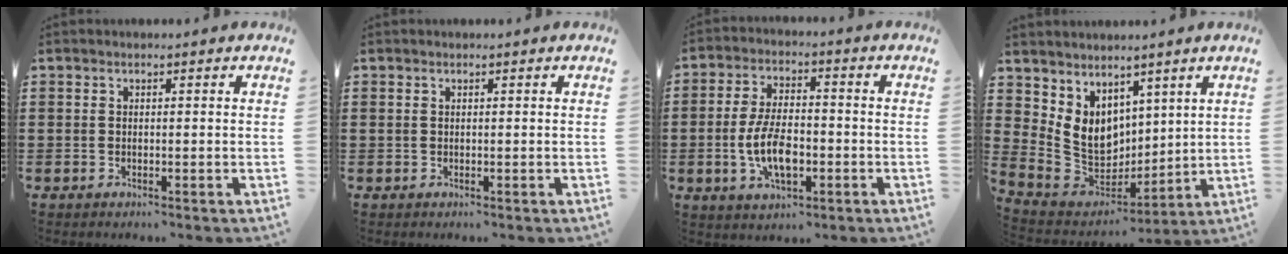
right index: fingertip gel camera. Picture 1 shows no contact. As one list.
[{"total": 0.0}, {"total": 8.2, "force": [-1.9, 3.8, 6.9], "torque": [-0.153, -0.001, -0.039]}, {"total": 8.1, "force": [3.4, 6.7, 3.1], "torque": [-0.096, -0.025, 0.071]}]